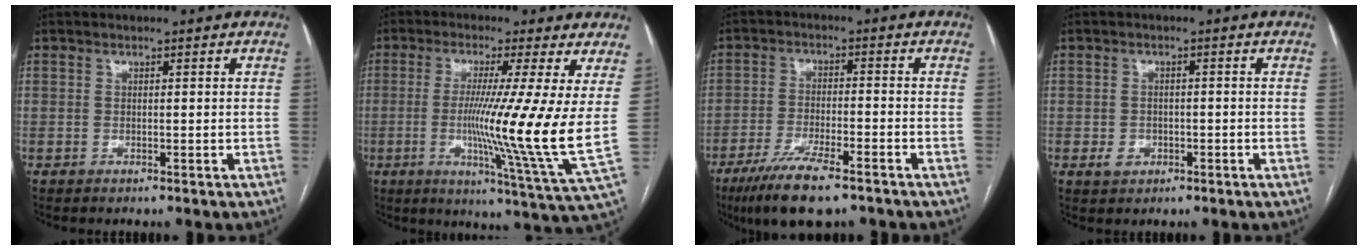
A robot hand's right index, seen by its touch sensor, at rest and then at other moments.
{"total": 14.6, "force": [0.6, -2.2, 14.4], "torque": [-0.235, -0.040, 0.001]}
{"total": 10.5, "force": [-7.4, 1.8, 7.2], "torque": [-0.128, -0.023, -0.123]}
{"total": 2.4, "force": [-0.8, 2.1, 0.9], "torque": [-0.006, 0.006, -0.004]}